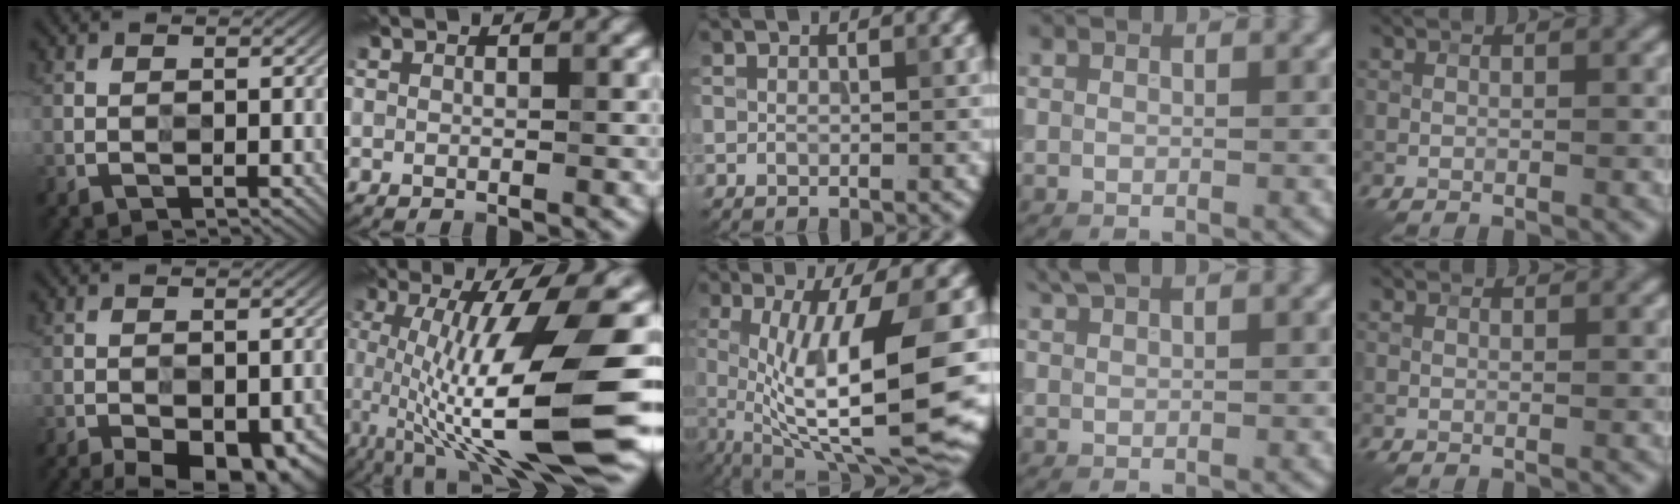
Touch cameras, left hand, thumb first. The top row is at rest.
{"thumb": {"total": 8.9, "force": [-6.2, 3.2, 5.5], "torque": [-0.088, -0.020, -0.088]}, "index": {"total": 13.8, "force": [-2.0, 2.9, 13.3], "torque": [-0.215, -0.004, -0.029]}, "middle": {"total": 11.8, "force": [0.1, 2.6, 11.5], "torque": [-0.191, -0.012, 0.008]}, "ring": {"total": 1.5, "force": [1.2, 0.3, 0.7], "torque": [-0.013, 0.003, 0.027]}, "little": {"total": 1.2, "force": [1.2, 0.2, 0.3], "torque": [-0.012, -0.003, 0.010]}}